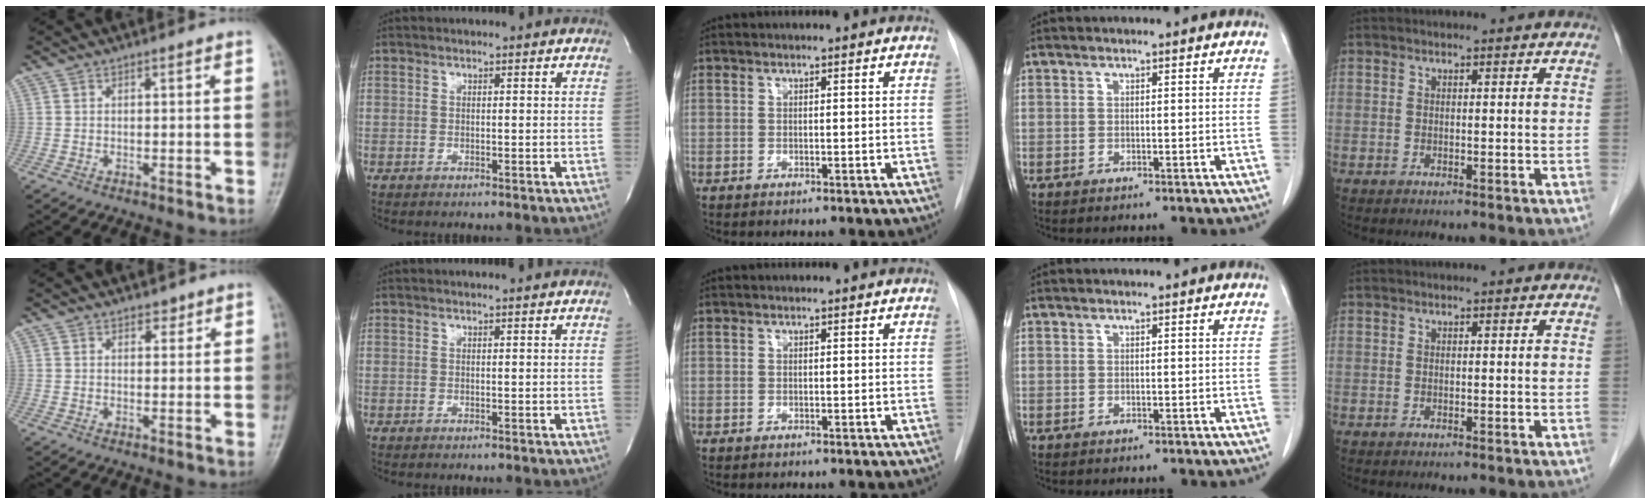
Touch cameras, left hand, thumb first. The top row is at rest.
{"thumb": {"total": 1.7, "force": [1.3, 0.9, 0.5], "torque": [0.005, -0.008, 0.016]}, "index": {"total": 0.8, "force": [0.7, -0.1, 0.3], "torque": [-0.007, 0.001, 0.012]}}